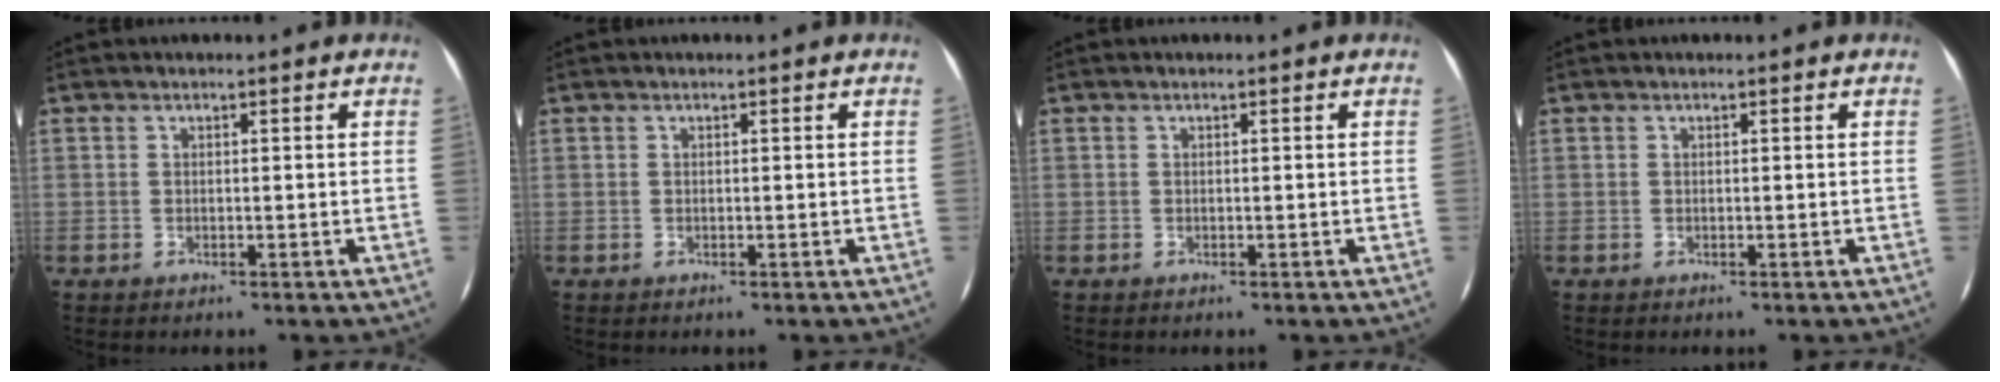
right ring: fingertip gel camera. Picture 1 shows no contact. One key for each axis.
{"total": 0.0}
{"total": 0.0}
{"total": 0.0}